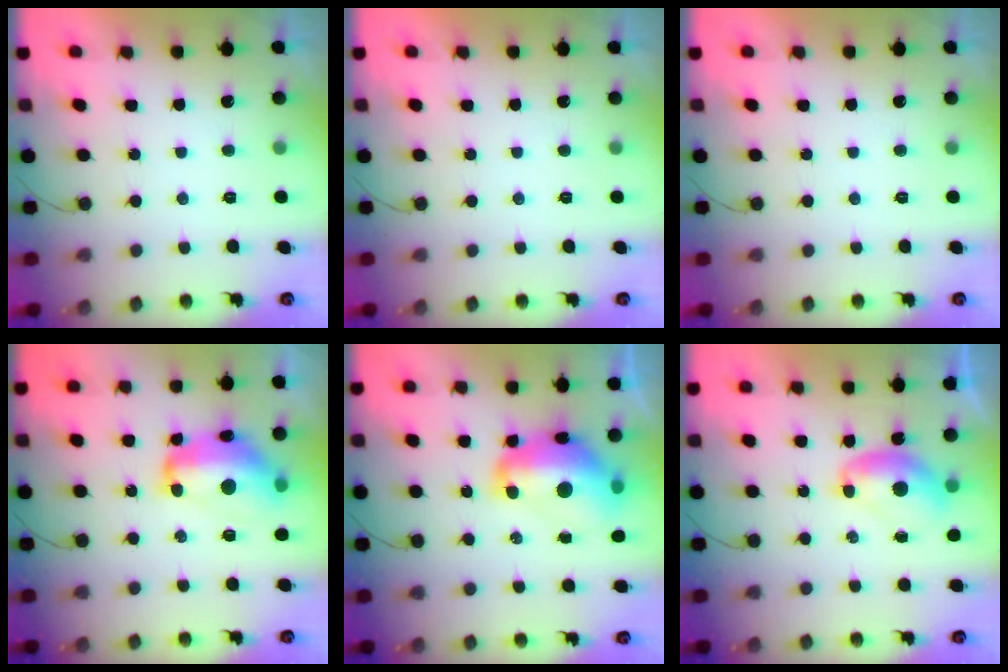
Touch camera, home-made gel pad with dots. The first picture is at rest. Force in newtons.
{"total": 0.0}
{"total": 0.0}
{"total": 14.8, "press": 14.8, "slide": 1.1}
{"total": 15.9, "press": 15.9, "slide": 1.3}
{"total": 7.6, "press": 7.5, "slide": 1.0}